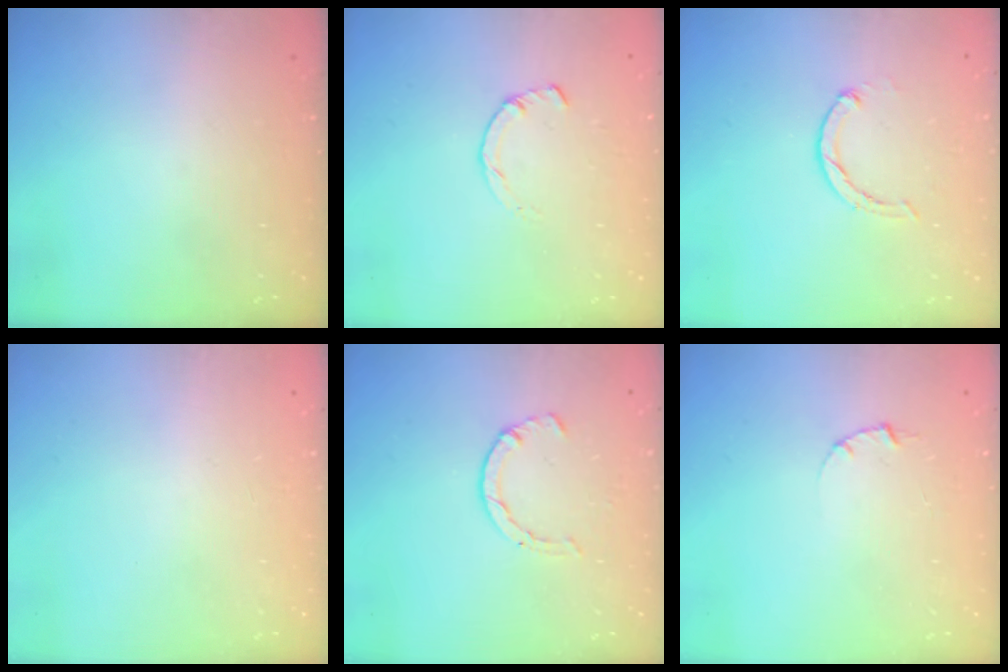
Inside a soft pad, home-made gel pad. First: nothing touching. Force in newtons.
{"total": 2.3, "press": 2.3, "slide": 0.1}
{"total": 1.9, "press": 1.9, "slide": 0.3}
{"total": 2.6, "press": 2.6, "slide": 0.2}
{"total": 2.1, "press": 2.1, "slide": 0.5}
{"total": 1.0, "press": 1.0, "slide": 0.3}